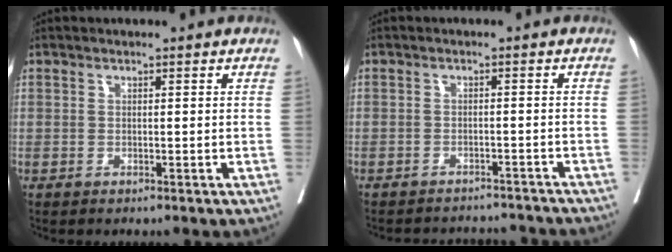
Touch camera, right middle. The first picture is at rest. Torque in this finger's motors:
{"motor_torque": [1.02, -1.12, 0.13, 0.04]}